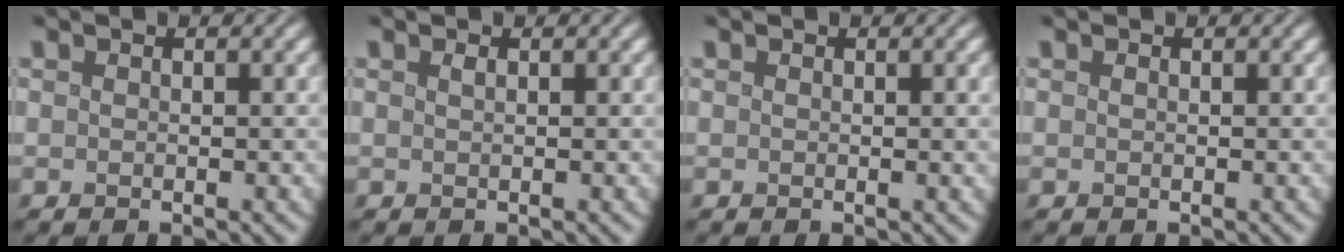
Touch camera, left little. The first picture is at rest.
{"total": 0.6, "force": [0.3, 0.2, 0.5], "torque": [-0.007, 0.005, 0.004]}
{"total": 0.7, "force": [0.1, 0.1, 0.7], "torque": [-0.007, 0.002, 0.001]}
{"total": 0.0}